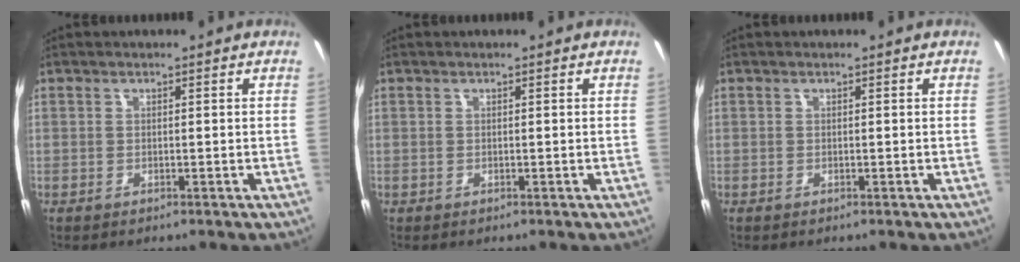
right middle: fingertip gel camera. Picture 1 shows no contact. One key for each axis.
{"total": 0.0}
{"total": 0.0}